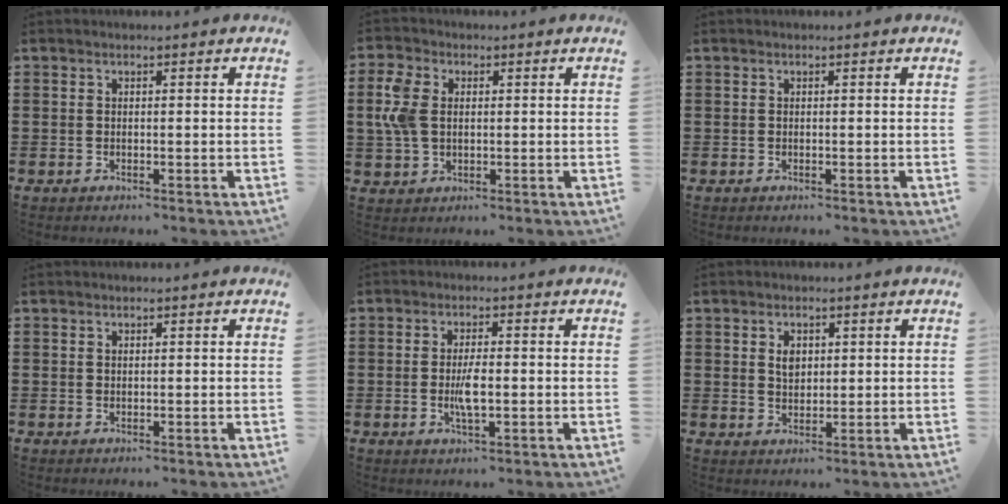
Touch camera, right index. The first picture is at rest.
{"total": 5.7, "force": [1.0, 3.9, 4.0], "torque": [-0.116, 0.003, 0.009]}
{"total": 0.0}
{"total": 0.0}
{"total": 4.1, "force": [-0.5, 1.2, 3.9], "torque": [-0.082, -0.005, -0.013]}
{"total": 2.6, "force": [0.9, 1.7, 1.7], "torque": [-0.031, 0.004, 0.013]}